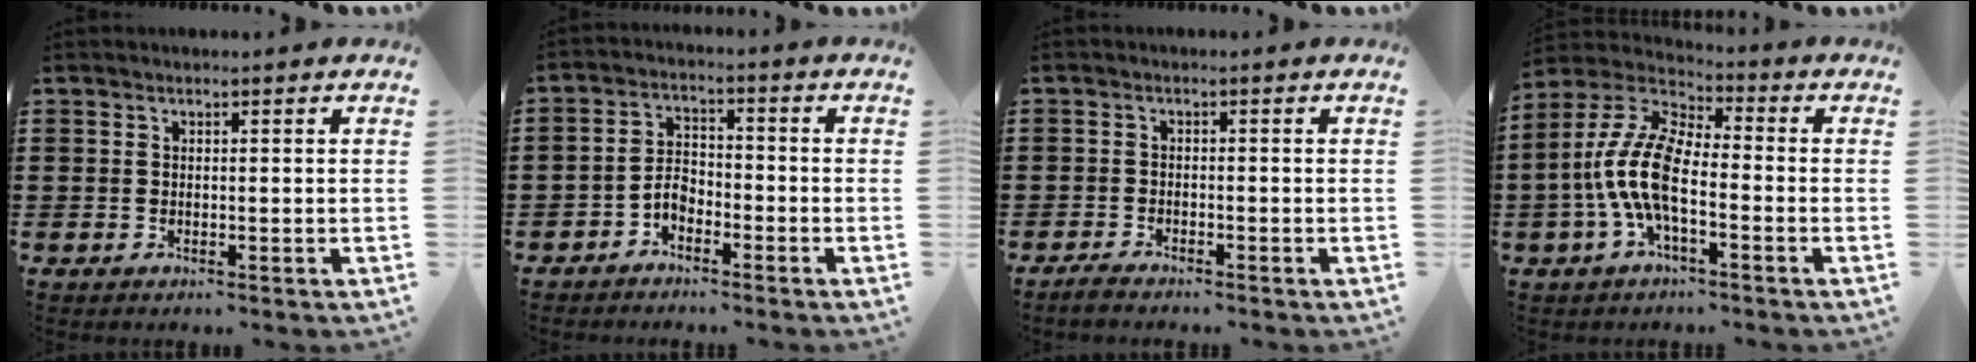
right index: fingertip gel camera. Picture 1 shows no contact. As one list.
[{"total": 3.5, "force": [-2.2, 1.9, 1.9], "torque": [-0.053, 0.002, -0.049]}, {"total": 1.6, "force": [-1.6, -0.1, 0.1], "torque": [-0.006, -0.001, -0.031]}, {"total": 10.5, "force": [-2.6, 4.3, 9.2], "torque": [-0.223, -0.007, -0.055]}]